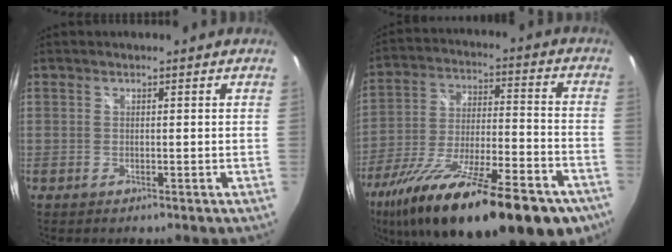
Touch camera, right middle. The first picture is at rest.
{"total": 31.0, "force": [-21.1, 9.0, 20.9], "torque": [-0.364, -0.067, -0.313]}